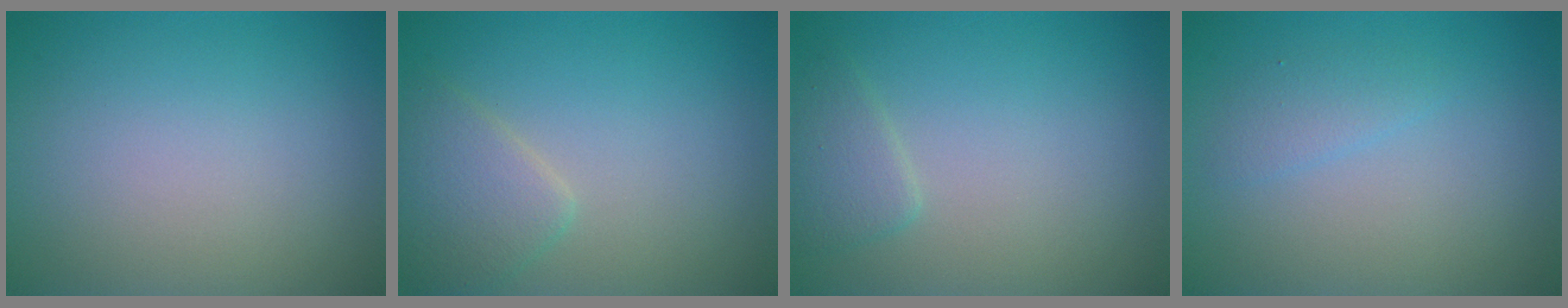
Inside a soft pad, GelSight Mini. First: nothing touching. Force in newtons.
{"total": 2.8, "press": 2.8, "slide": 0.1}
{"total": 1.8, "press": 1.8, "slide": 0.1}
{"total": 1.2, "press": 1.2, "slide": 0.1}